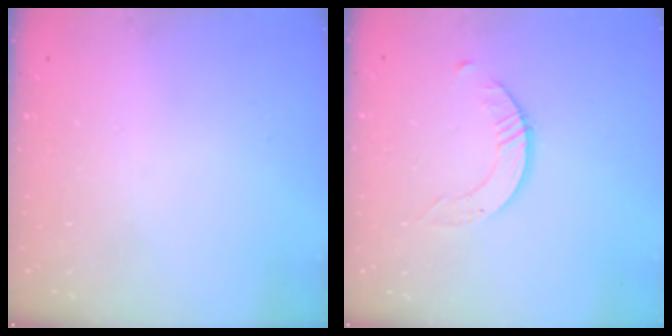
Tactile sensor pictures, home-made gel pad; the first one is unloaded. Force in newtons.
{"total": 1.6, "press": 1.6, "slide": 0.2}